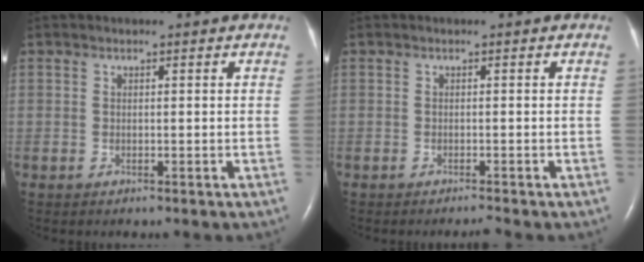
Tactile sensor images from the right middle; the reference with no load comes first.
{"total": 0.8, "force": [-0.7, -0.4, 0.1], "torque": [-0.003, -0.004, -0.009]}